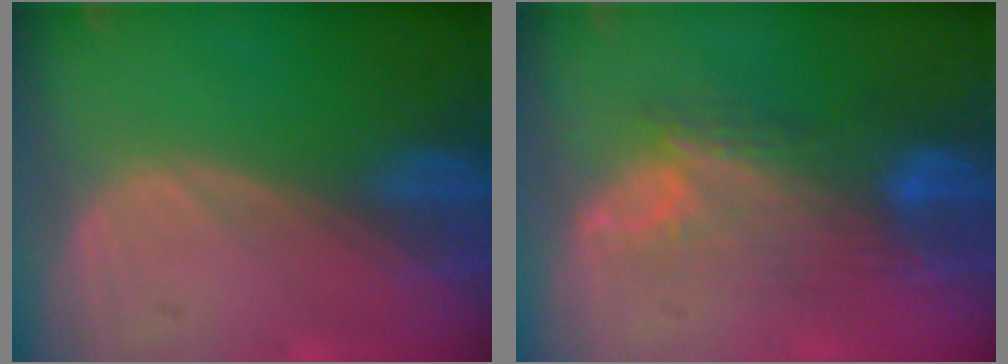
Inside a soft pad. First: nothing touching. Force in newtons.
{"total": 9.0, "press": 8.0, "slide": 4.1}